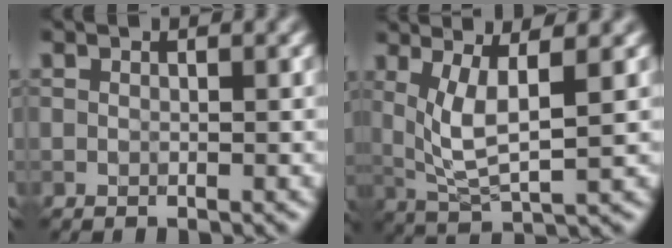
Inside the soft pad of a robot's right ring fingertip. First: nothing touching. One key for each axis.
{"total": 4.6, "fx": 1.1, "fy": 0.9, "fz": 4.4, "tx": -0.093, "ty": -0.004, "tz": 0.030}